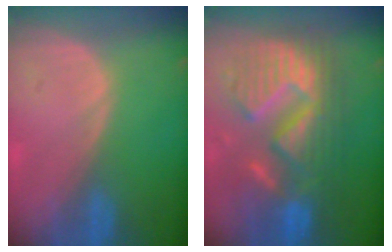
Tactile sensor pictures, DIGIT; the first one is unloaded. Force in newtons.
{"total": 13.2, "press": 13.2, "slide": 1.3}